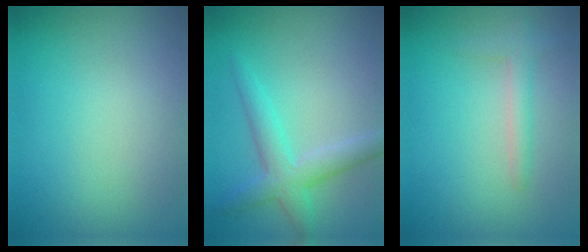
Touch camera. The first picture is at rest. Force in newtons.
{"total": 3.7, "press": 3.7, "slide": 0.2}
{"total": 1.9, "press": 1.9, "slide": 0.2}